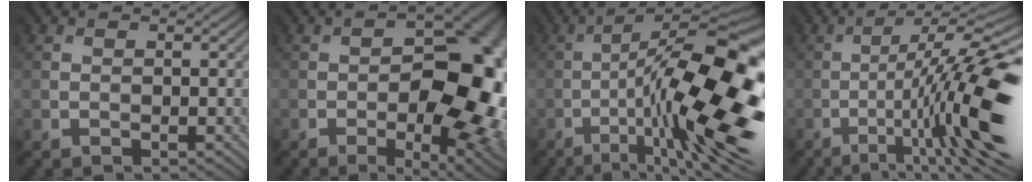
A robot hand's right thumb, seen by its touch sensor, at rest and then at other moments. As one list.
[{"total": 16.0, "force": [-3.5, 7.7, 13.6], "torque": [-0.150, -0.006, -0.043]}, {"total": 17.9, "force": [-5.5, 5.2, 16.2], "torque": [-0.244, -0.004, -0.080]}, {"total": 14.8, "force": [-4.4, 3.2, 13.7], "torque": [-0.213, -0.007, -0.061]}]